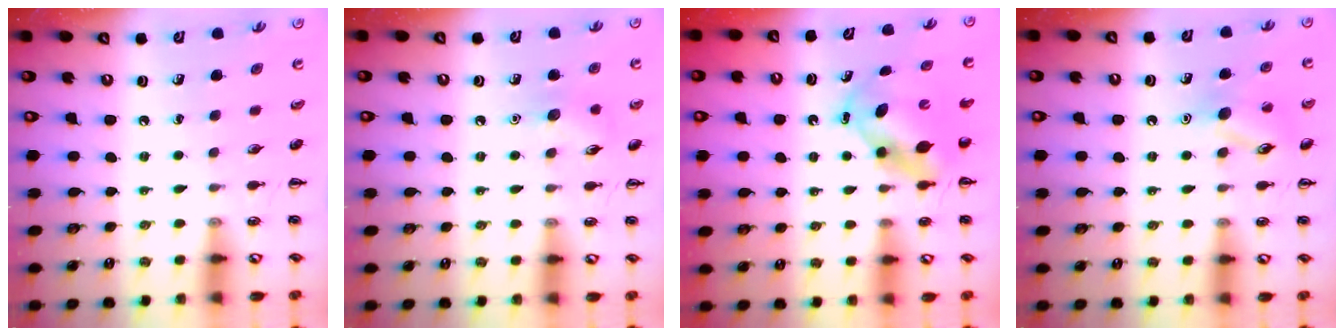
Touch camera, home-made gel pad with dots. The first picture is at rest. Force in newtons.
{"total": 9.0, "press": 8.8, "slide": 1.8}
{"total": 5.6, "press": 5.5, "slide": 1.2}
{"total": 10.1, "press": 10.0, "slide": 1.3}